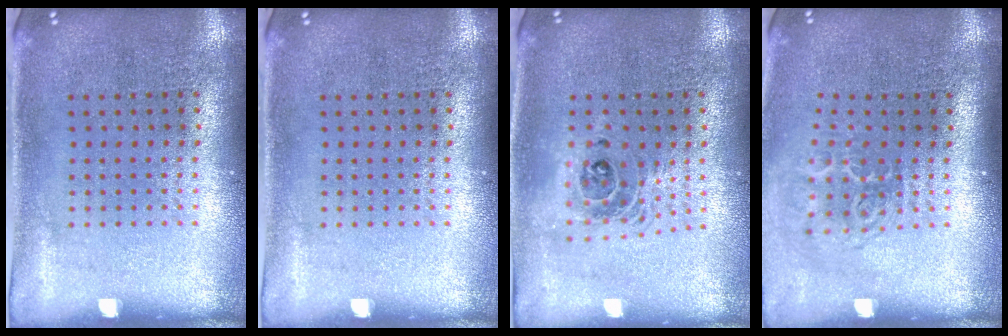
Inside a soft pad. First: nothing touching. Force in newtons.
{"total": 0.0}
{"total": 1.4, "press": 1.2, "slide": 0.7}
{"total": 1.8, "press": 1.2, "slide": 1.4}